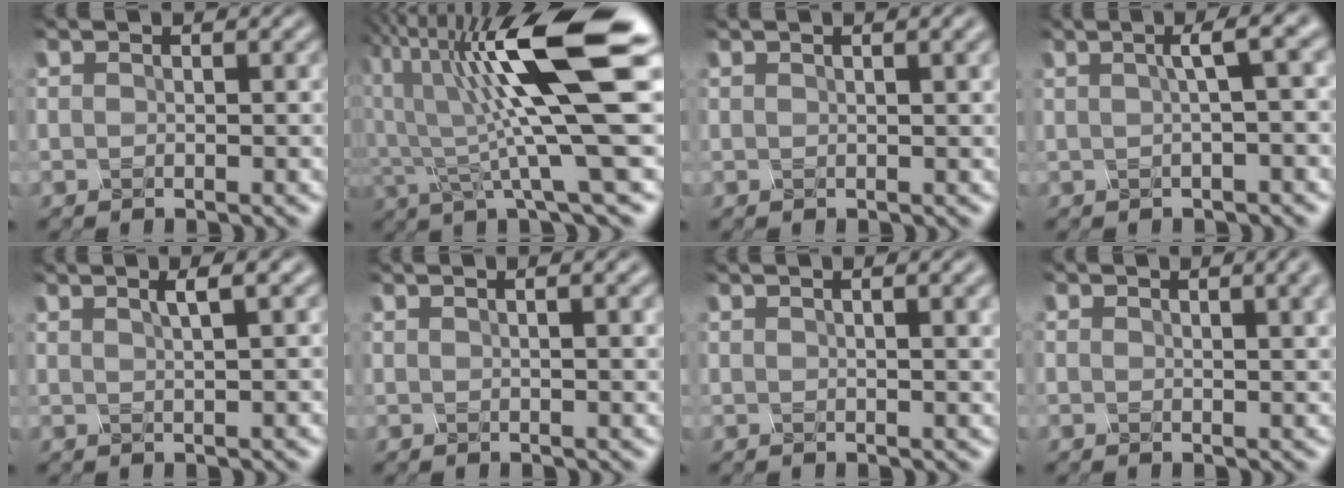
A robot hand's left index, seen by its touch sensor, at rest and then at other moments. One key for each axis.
{"total": 10.9, "fx": 2.1, "fy": 1.5, "fz": 10.6, "tx": -0.191, "ty": 0.003, "tz": 0.055}
{"total": 5.3, "fx": 2.6, "fy": 2.4, "fz": 3.9, "tx": -0.022, "ty": 0.039, "tz": 0.020}
{"total": 2.9, "fx": 0.2, "fy": 0.2, "fz": 2.9, "tx": -0.038, "ty": 0.015, "tz": 0.018}
{"total": 1.4, "fx": 0.7, "fy": -0.1, "fz": 1.2, "tx": -0.008, "ty": 0.010, "tz": 0.014}
{"total": 5.2, "fx": 2.3, "fy": 2.3, "fz": 4.1, "tx": -0.029, "ty": 0.036, "tz": 0.016}
{"total": 6.7, "fx": 3.0, "fy": 2.9, "fz": 5.2, "tx": -0.030, "ty": 0.045, "tz": 0.025}
{"total": 3.3, "fx": 1.6, "fy": 1.3, "fz": 2.6, "tx": -0.014, "ty": 0.016, "tz": 0.024}